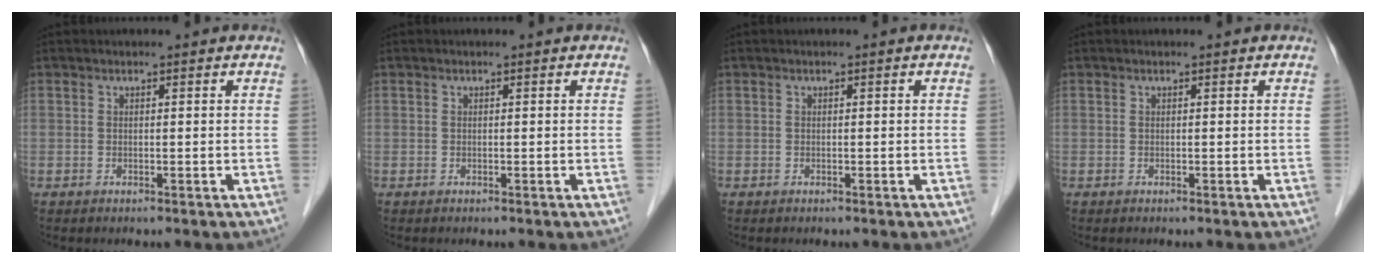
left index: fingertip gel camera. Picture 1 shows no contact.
{"total": 0.0}
{"total": 0.0}
{"total": 0.0}